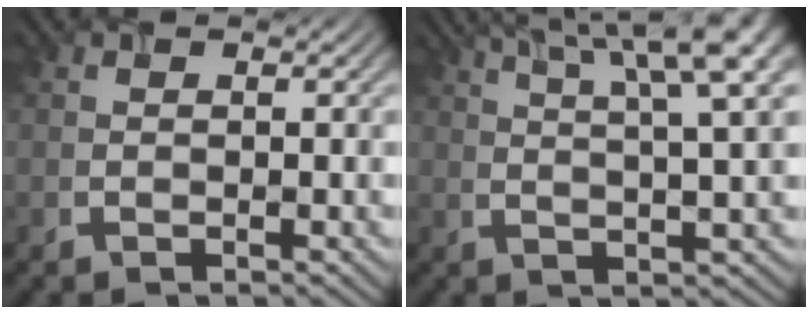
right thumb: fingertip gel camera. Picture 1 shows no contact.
{"total": 12.0, "force": [6.3, 2.6, 9.9], "torque": [-0.150, 0.015, 0.090]}